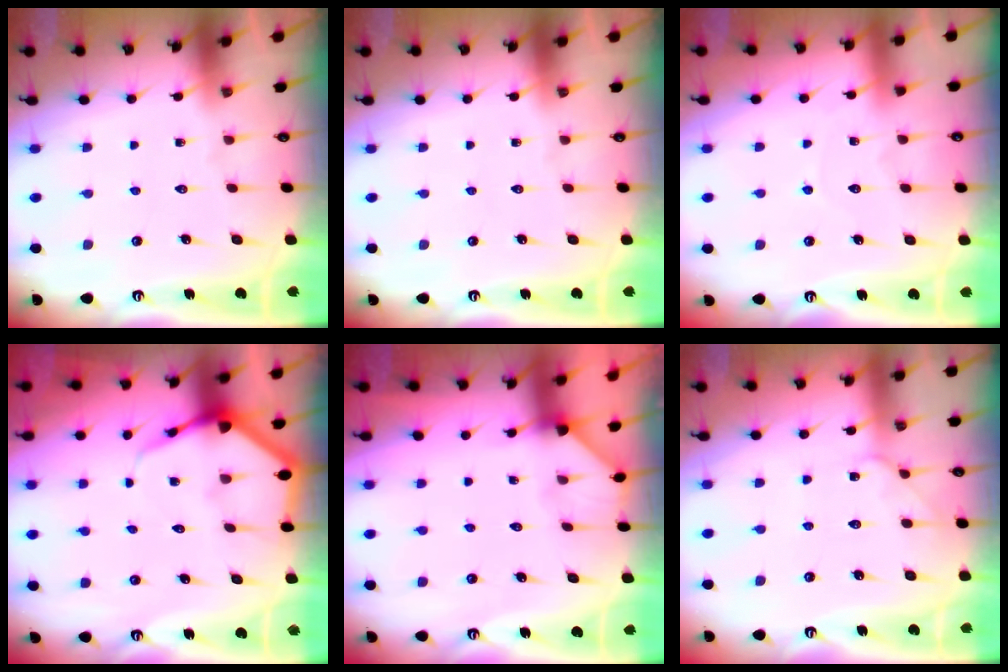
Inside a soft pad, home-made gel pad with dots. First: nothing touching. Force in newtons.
{"total": 0.0}
{"total": 3.5, "press": 3.5, "slide": 0.3}
{"total": 5.5, "press": 5.5, "slide": 0.6}
{"total": 2.0, "press": 2.0, "slide": 0.3}
{"total": 5.0, "press": 5.0, "slide": 0.6}